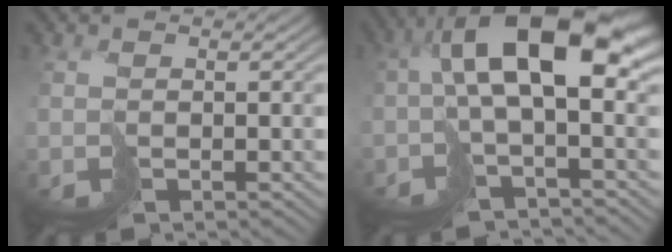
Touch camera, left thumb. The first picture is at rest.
{"total": 11.8, "force": [0.4, 4.4, 11.0], "torque": [-0.201, 0.013, 0.003]}